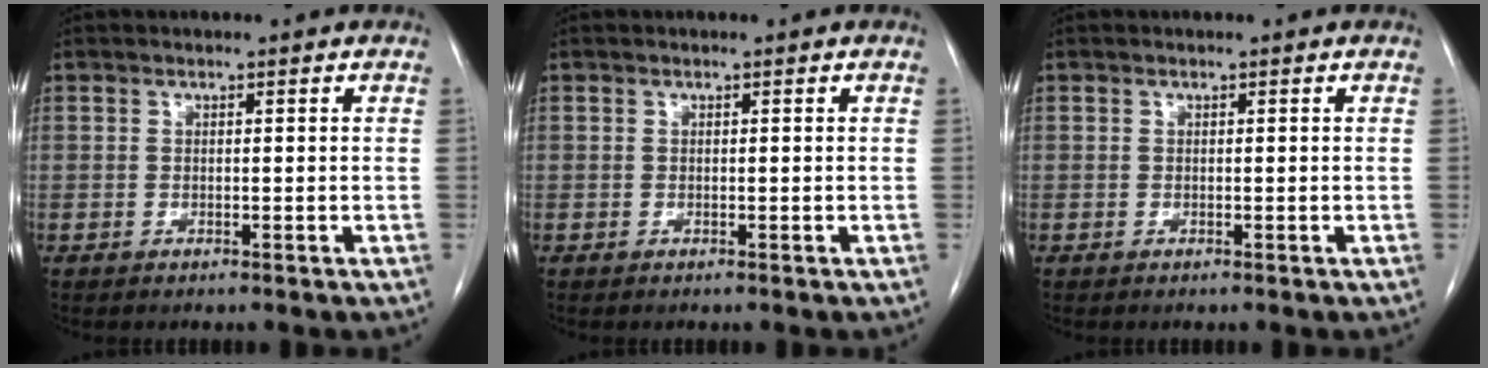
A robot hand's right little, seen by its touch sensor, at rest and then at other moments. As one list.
[{"total": 0.0}, {"total": 0.0}]